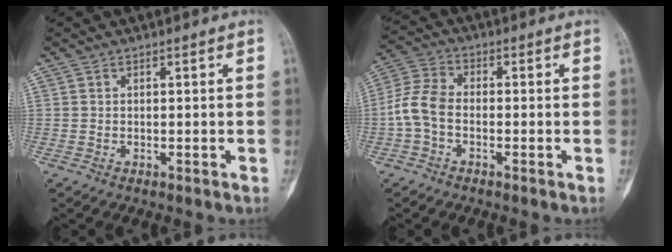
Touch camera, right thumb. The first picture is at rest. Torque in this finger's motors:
{"motor_torque": [0.03, 0.03, 0.12, -0.12, 0.05]}